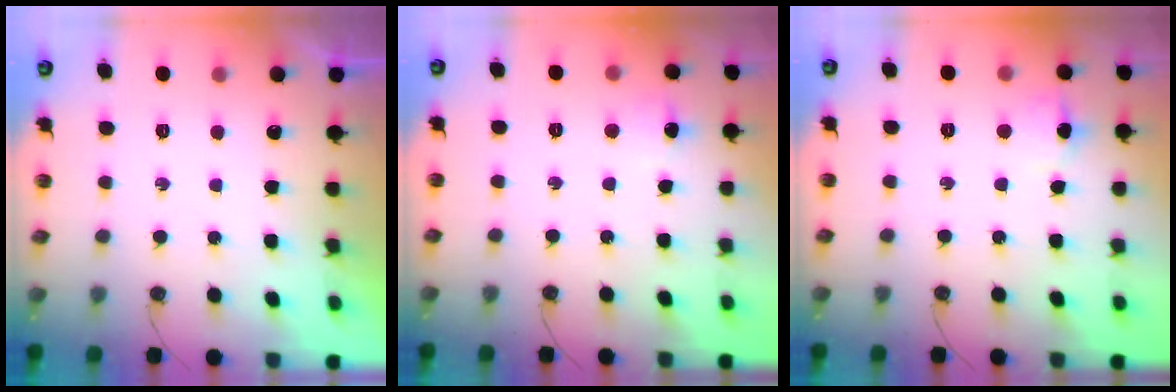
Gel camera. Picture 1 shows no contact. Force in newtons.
{"total": 3.7, "press": 3.7, "slide": 0.4}
{"total": 3.9, "press": 3.7, "slide": 1.1}